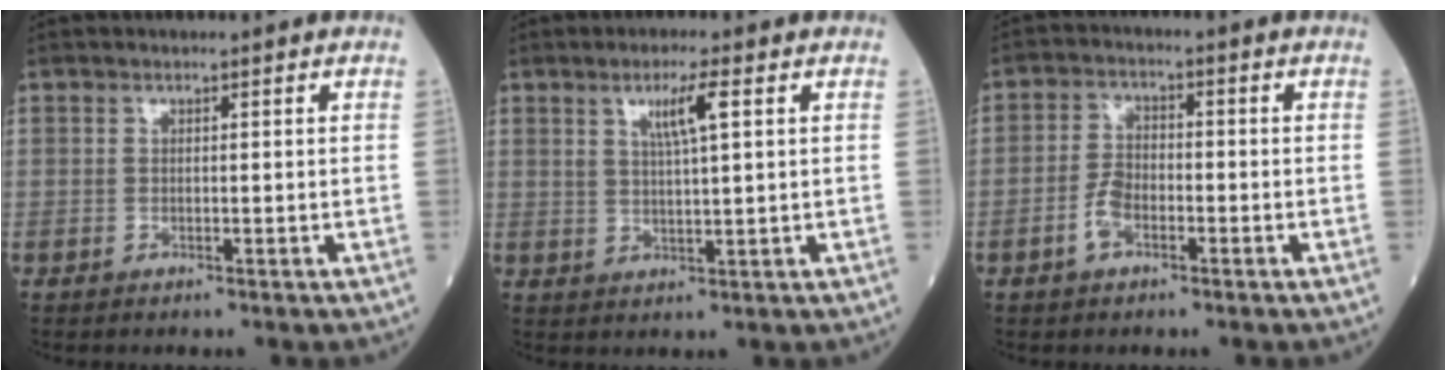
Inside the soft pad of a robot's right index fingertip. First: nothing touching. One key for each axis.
{"total": 4.8, "fx": 2.0, "fy": 0.2, "fz": 4.3, "tx": -0.079, "ty": 0.000, "tz": 0.037}
{"total": 4.2, "fx": -1.9, "fy": 2.3, "fz": 2.9, "tx": -0.062, "ty": 0.007, "tz": -0.040}